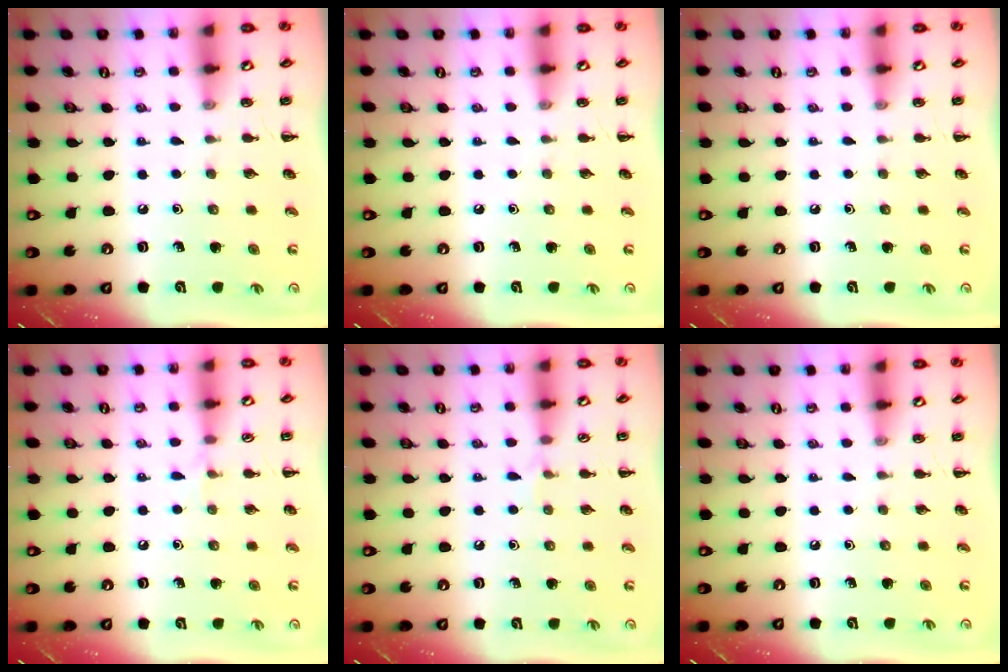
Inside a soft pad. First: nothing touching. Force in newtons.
{"total": 0.0}
{"total": 0.0}
{"total": 4.0, "press": 3.7, "slide": 1.5}
{"total": 4.0, "press": 3.7, "slide": 1.3}
{"total": 0.0}